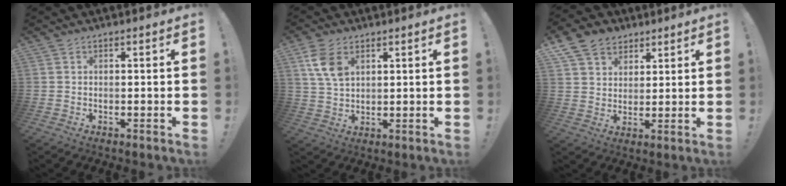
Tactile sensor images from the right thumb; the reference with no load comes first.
{"total": 8.3, "force": [3.8, 4.9, 5.6], "torque": [-0.105, -0.007, 0.074]}
{"total": 9.7, "force": [6.0, 7.1, 2.8], "torque": [-0.047, -0.033, 0.120]}